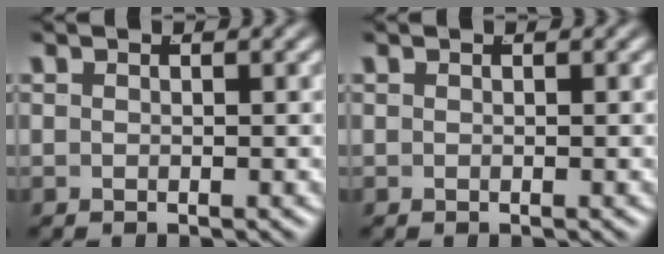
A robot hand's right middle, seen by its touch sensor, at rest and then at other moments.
{"total": 0.0}